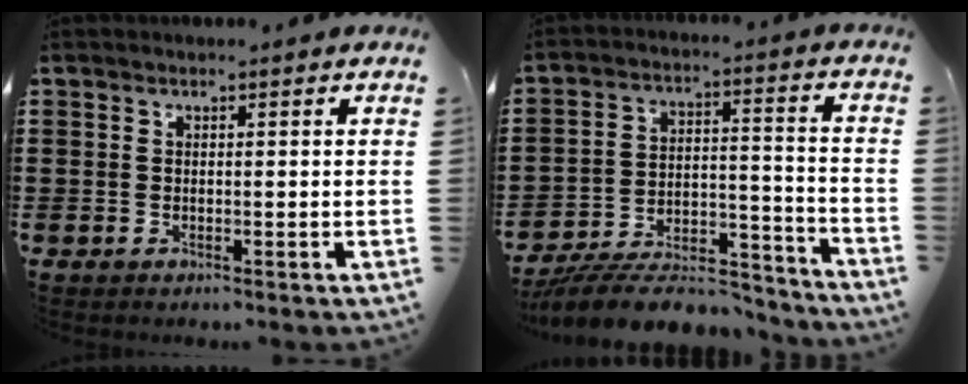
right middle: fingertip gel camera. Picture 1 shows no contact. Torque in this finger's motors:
{"motor_torque": [1.75, -0.39, 0.88, 0.21]}